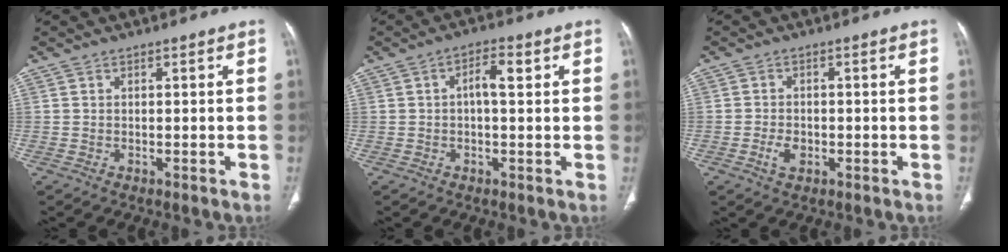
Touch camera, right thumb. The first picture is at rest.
{"total": 4.0, "force": [0.7, 1.7, 3.5], "torque": [-0.055, 0.013, 0.009]}
{"total": 3.1, "force": [-1.1, 2.1, 2.0], "torque": [-0.036, 0.005, -0.018]}